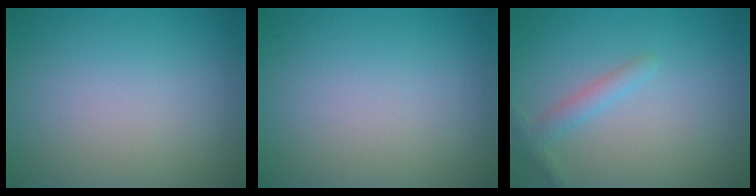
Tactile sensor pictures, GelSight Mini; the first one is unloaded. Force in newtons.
{"total": 0.0}
{"total": 1.7, "press": 1.7, "slide": 0.1}